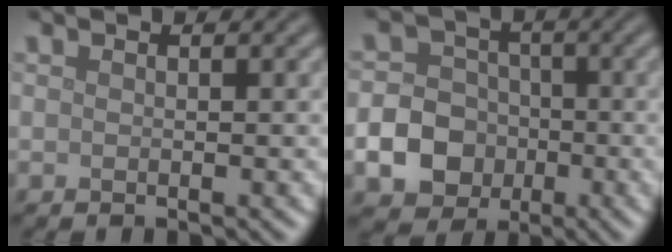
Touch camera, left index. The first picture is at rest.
{"total": 10.2, "force": [-3.3, 9.2, 3.0], "torque": [-0.069, -0.028, -0.076]}